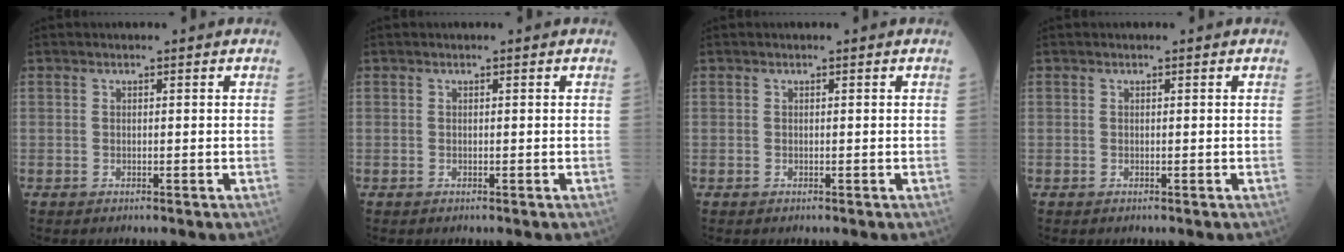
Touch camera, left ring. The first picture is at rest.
{"total": 0.0}
{"total": 0.0}
{"total": 0.0}